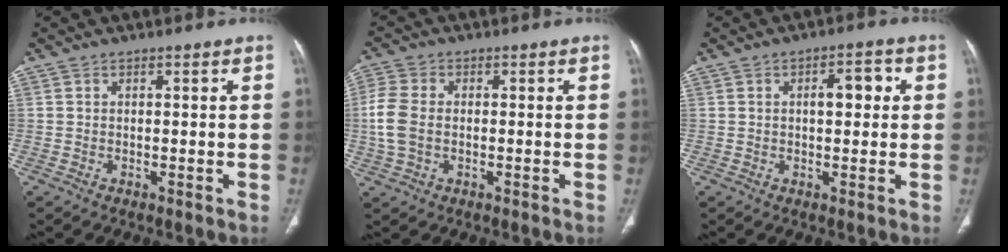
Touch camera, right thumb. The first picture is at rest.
{"total": 6.9, "force": [-0.5, 4.7, 5.1], "torque": [-0.130, 0.009, -0.014]}
{"total": 5.1, "force": [0.9, 2.5, 4.3], "torque": [-0.051, 0.012, 0.010]}